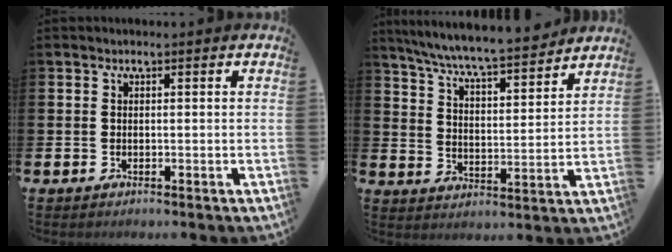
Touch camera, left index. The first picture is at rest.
{"total": 7.4, "force": [7.1, 0.1, 2.1], "torque": [-0.069, -0.056, 0.122]}